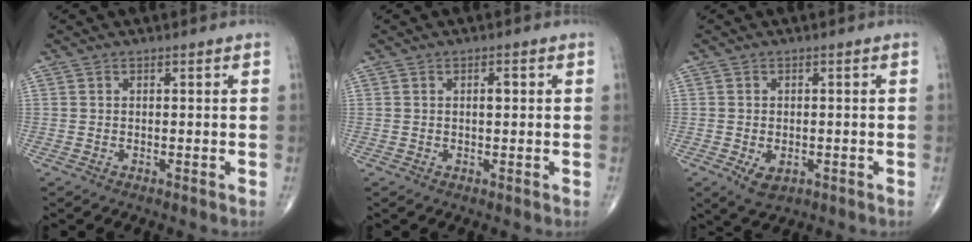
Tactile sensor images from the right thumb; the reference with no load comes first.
{"total": 1.6, "force": [0.3, 0.7, 1.4], "torque": [-0.020, 0.002, 0.004]}
{"total": 3.8, "force": [-1.3, 2.4, 2.7], "torque": [-0.042, 0.000, -0.012]}